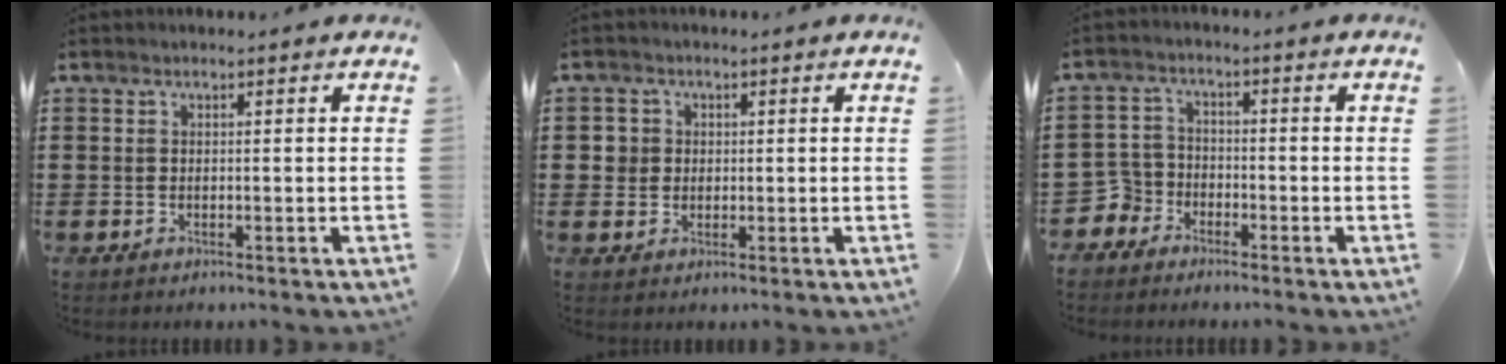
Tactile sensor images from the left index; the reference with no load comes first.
{"total": 2.5, "force": [0.4, 2.5, 0.4], "torque": [-0.019, 0.011, 0.004]}
{"total": 4.4, "force": [-3.4, 2.8, 0.5], "torque": [-0.041, -0.001, -0.077]}